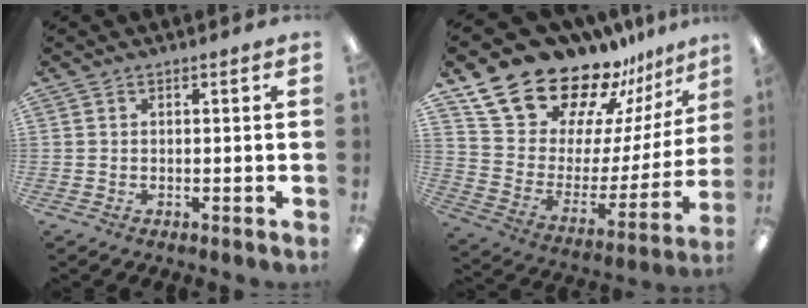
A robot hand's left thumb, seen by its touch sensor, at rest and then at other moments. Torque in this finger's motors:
{"motor_torque": [0.48, 0.52, 1.43, -1.34, 0.16]}